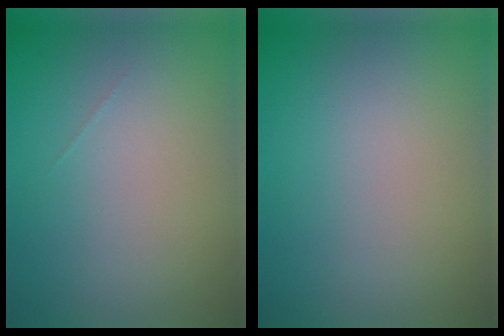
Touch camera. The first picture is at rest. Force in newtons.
{"total": 0.0}